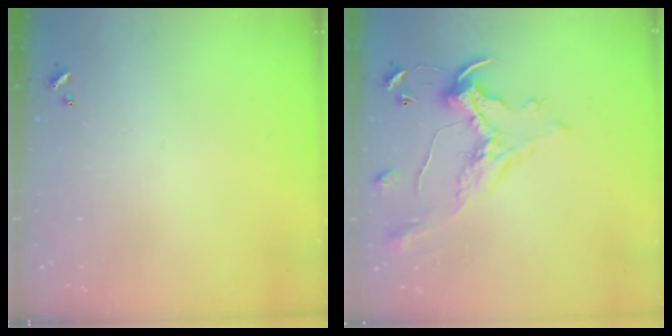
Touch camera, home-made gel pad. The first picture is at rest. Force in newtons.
{"total": 1.8, "press": 1.5, "slide": 1.1}